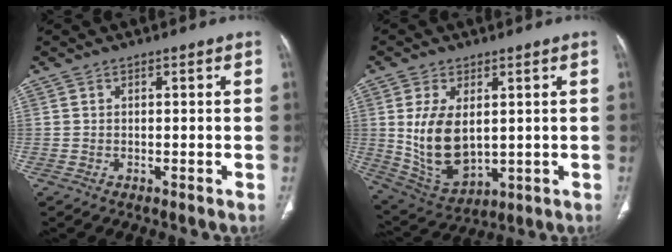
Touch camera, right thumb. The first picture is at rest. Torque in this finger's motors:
{"motor_torque": [-0.82, 1.77, 0.71, 0.80, 0.39]}